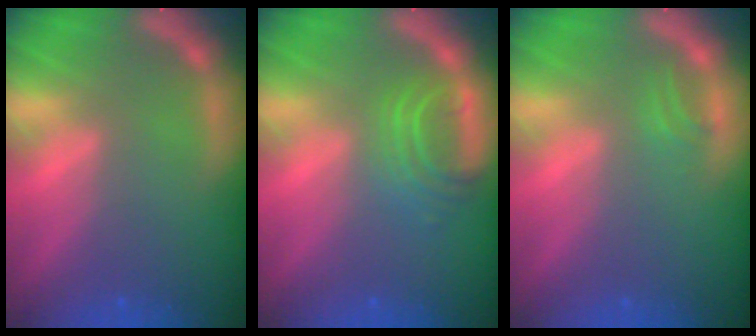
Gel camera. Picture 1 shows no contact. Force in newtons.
{"total": 4.0}
{"total": 0.9}